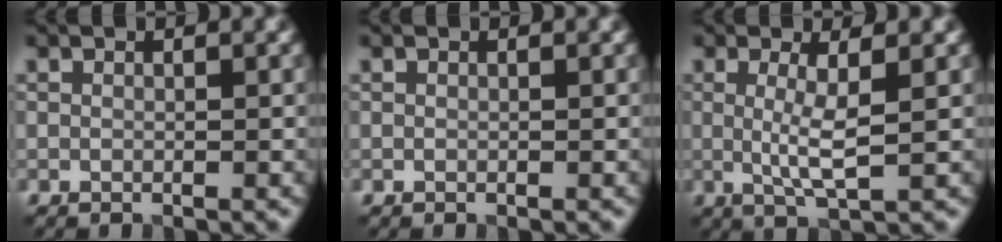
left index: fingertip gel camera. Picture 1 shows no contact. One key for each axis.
{"total": 0.0}
{"total": 3.7, "fx": 0.4, "fy": 0.7, "fz": 3.6, "tx": -0.067, "ty": -0.007, "tz": 0.007}